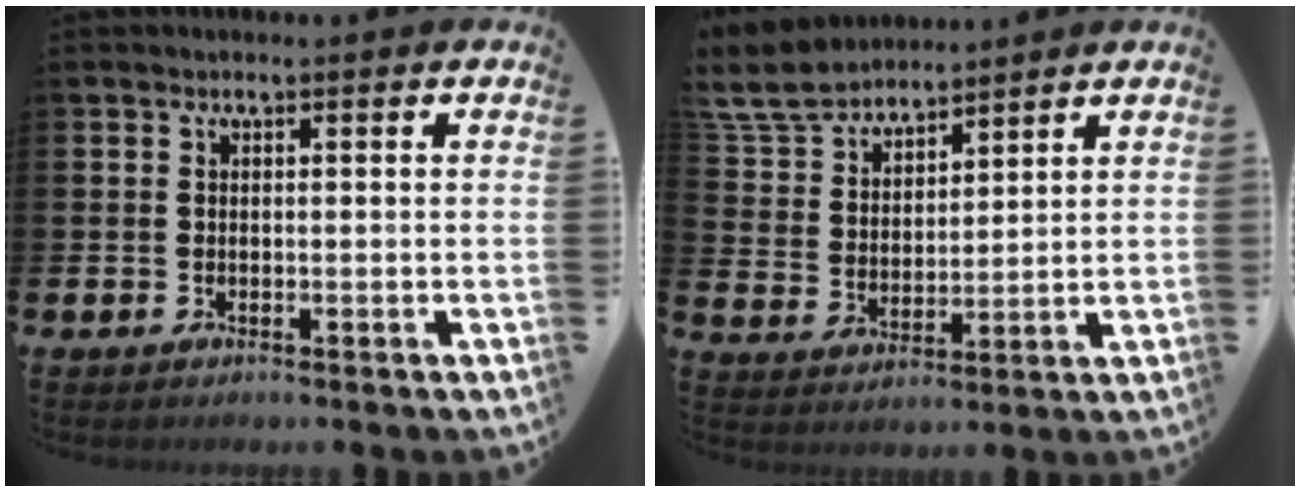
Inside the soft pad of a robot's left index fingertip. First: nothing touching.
{"total": 7.5, "force": [6.9, 2.4, 1.5], "torque": [-0.064, -0.029, 0.129]}